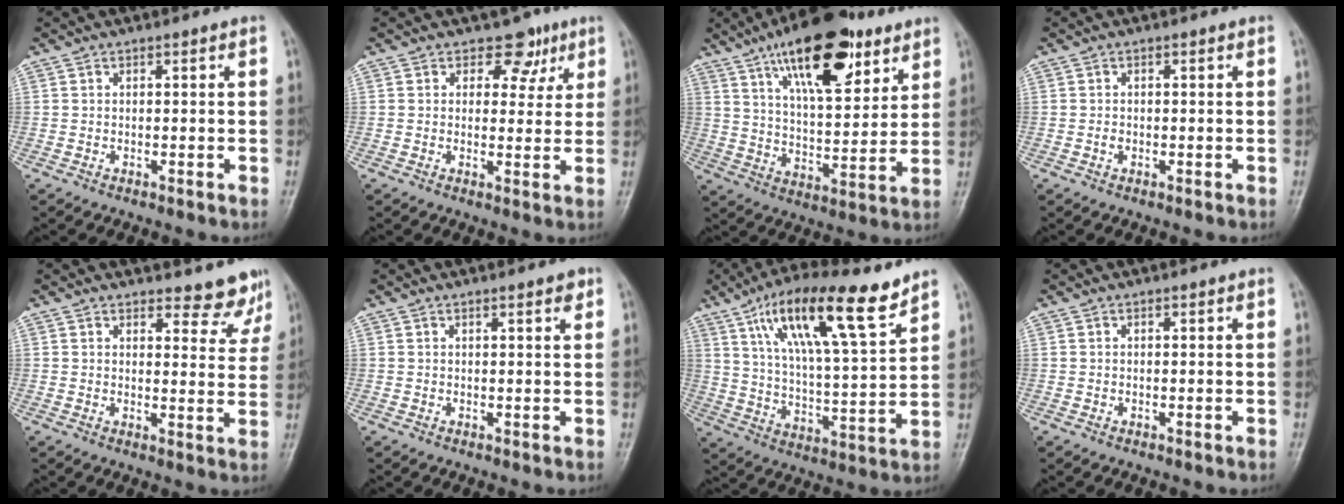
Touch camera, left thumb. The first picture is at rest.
{"total": 5.4, "force": [3.1, 3.9, 2.1], "torque": [0.012, -0.009, 0.038]}
{"total": 20.9, "force": [11.8, 8.5, 15.0], "torque": [-0.204, -0.042, 0.194]}
{"total": 0.9, "force": [-0.2, 0.7, 0.5], "torque": [-0.007, 0.001, -0.005]}
{"total": 7.0, "force": [6.4, 2.6, 0.9], "torque": [0.023, -0.048, 0.066]}
{"total": 1.5, "force": [1.0, 0.3, 1.1], "torque": [-0.013, -0.004, 0.013]}
{"total": 19.3, "force": [11.4, 4.9, 14.8], "torque": [-0.231, -0.036, 0.202]}
{"total": 0.0}